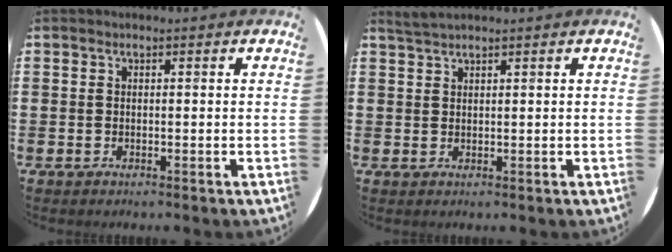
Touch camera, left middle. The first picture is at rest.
{"total": 1.5, "force": [1.4, -0.1, 0.4], "torque": [-0.008, 0.002, 0.027]}